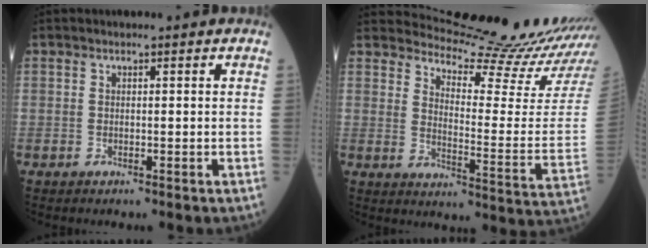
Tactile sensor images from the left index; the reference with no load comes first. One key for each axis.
{"total": 16.9, "fx": 16.7, "fy": -2.4, "fz": 1.7, "tx": -0.035, "ty": -0.131, "tz": 0.209}